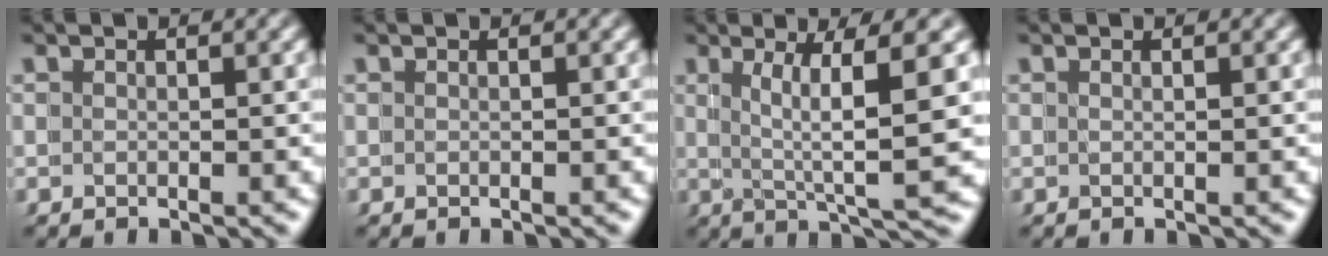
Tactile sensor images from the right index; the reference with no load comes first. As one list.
[{"total": 0.0}, {"total": 4.8, "force": [0.8, -1.4, 4.5], "torque": [-0.060, -0.009, 0.023]}, {"total": 1.3, "force": [0.1, -0.8, -0.9], "torque": [0.009, -0.003, 0.006]}]